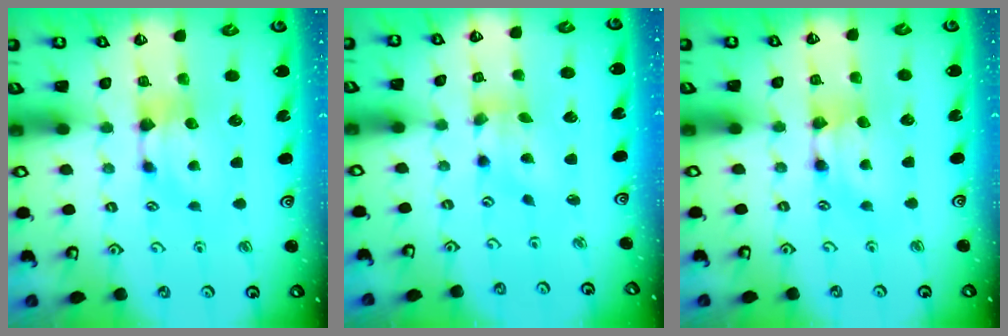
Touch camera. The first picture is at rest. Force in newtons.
{"total": 2.7, "press": 2.3, "slide": 1.4}
{"total": 1.6, "press": 1.6, "slide": 0.1}